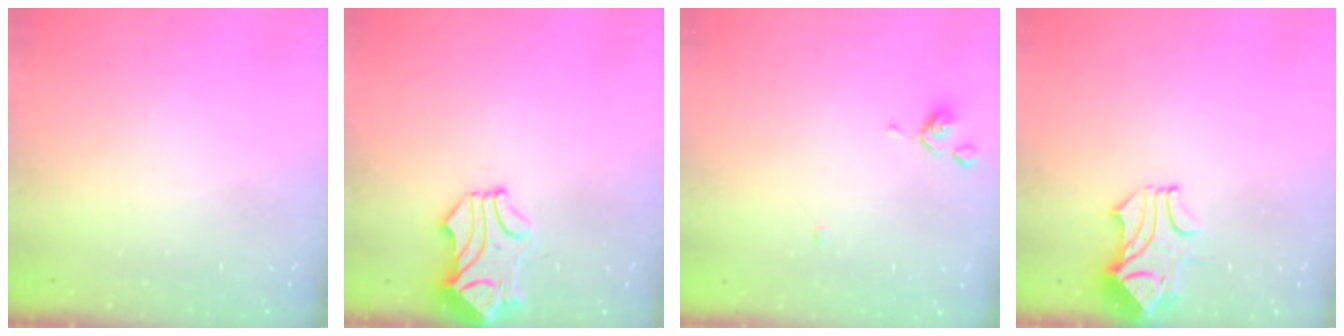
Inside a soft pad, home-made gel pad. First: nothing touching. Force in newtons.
{"total": 1.1, "press": 0.6, "slide": 0.9}
{"total": 0.9, "press": 0.9, "slide": 0.3}
{"total": 1.8, "press": 1.3, "slide": 1.1}